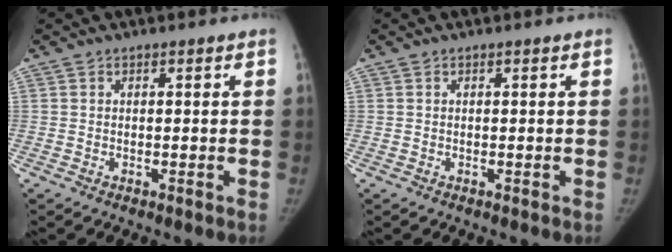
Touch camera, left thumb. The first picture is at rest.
{"total": 0.0}